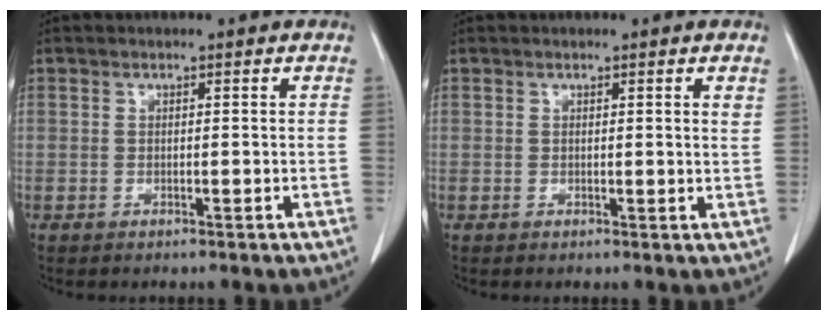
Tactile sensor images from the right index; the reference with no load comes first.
{"total": 1.1, "force": [0.7, 0.0, 0.9], "torque": [-0.010, -0.004, 0.008]}